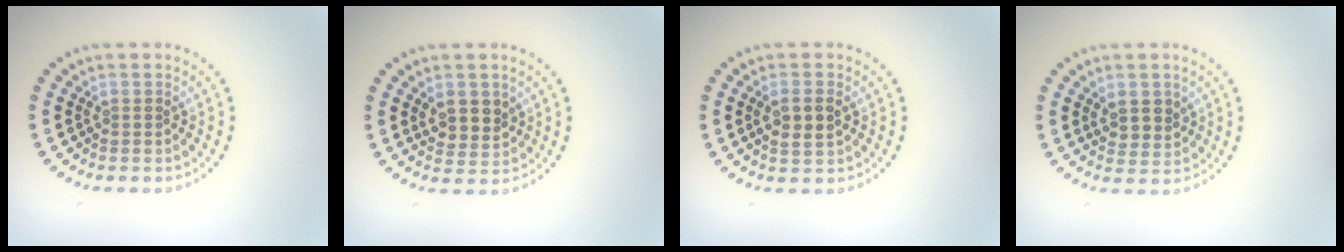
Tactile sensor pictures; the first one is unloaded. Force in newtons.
{"total": 2.7, "press": 2.5, "slide": 1.0}
{"total": 2.6, "press": 2.5, "slide": 0.6}
{"total": 2.5, "press": 2.3, "slide": 0.8}